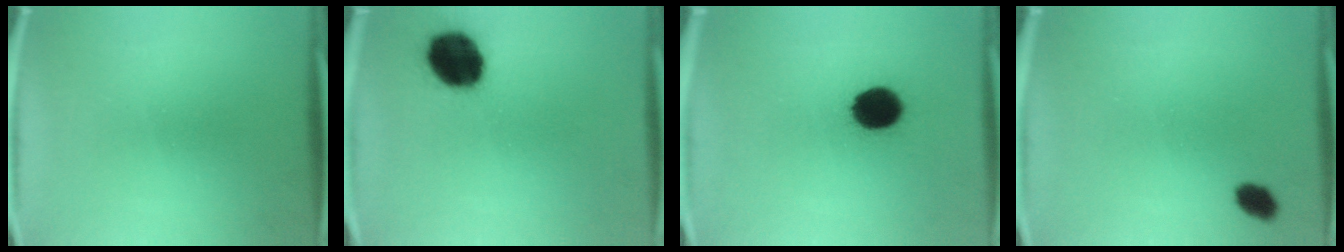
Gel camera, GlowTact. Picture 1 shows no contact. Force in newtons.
{"total": 15.7}
{"total": 10.1}
{"total": 3.2}